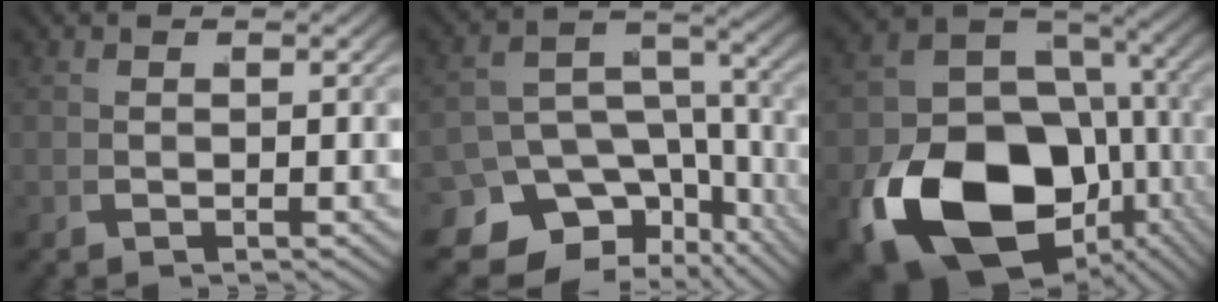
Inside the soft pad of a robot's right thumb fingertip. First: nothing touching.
{"total": 10.7, "force": [-4.9, 7.3, 6.1], "torque": [-0.103, -0.043, -0.064]}
{"total": 18.0, "force": [-5.2, 11.3, 13.0], "torque": [-0.242, -0.052, -0.064]}